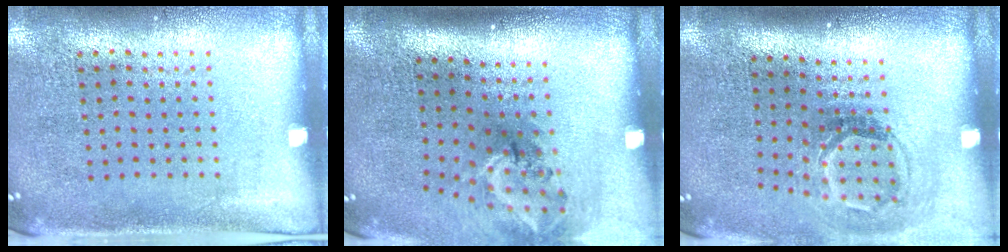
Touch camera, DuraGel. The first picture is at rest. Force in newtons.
{"total": 1.9, "press": 1.3, "slide": 1.5}
{"total": 1.7, "press": 1.2, "slide": 1.3}